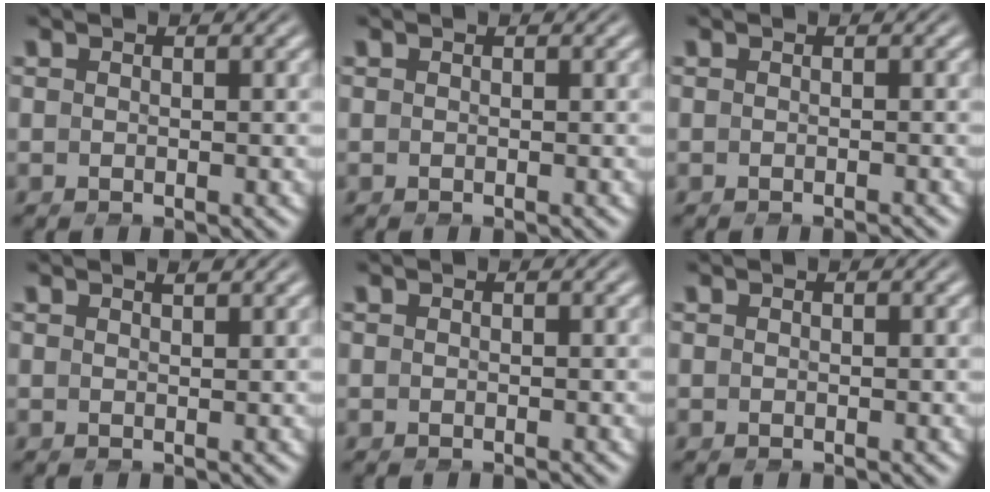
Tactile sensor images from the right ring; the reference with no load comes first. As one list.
[{"total": 0.0}, {"total": 1.4, "force": [-1.4, 0.2, 0.4], "torque": [-0.005, -0.004, -0.020]}, {"total": 1.0, "force": [0.7, -0.6, -0.2], "torque": [0.007, 0.001, 0.016]}, {"total": 0.5, "force": [-0.5, 0.1, 0.2], "torque": [-0.004, -0.002, -0.007]}, {"total": 0.0}]